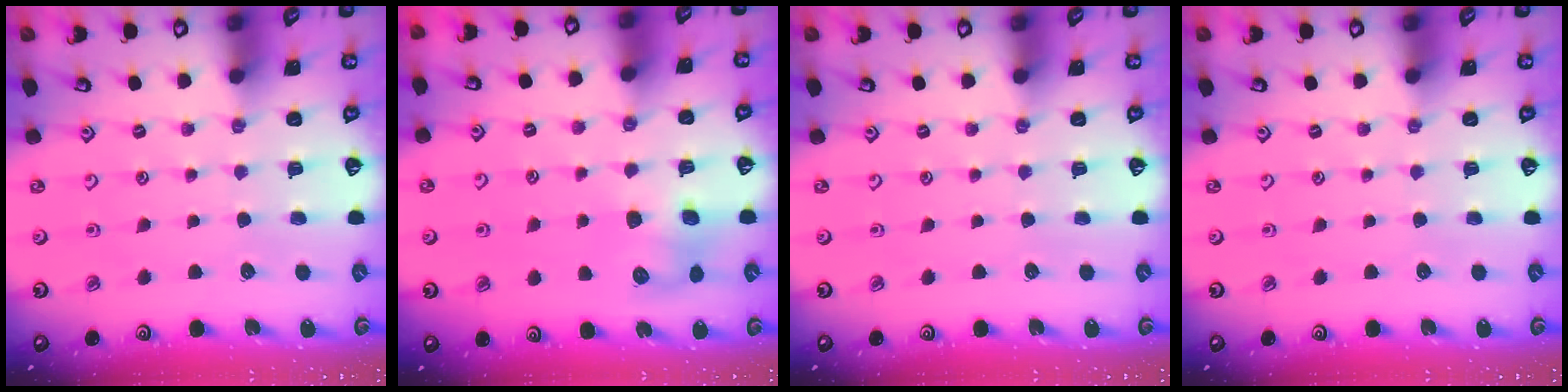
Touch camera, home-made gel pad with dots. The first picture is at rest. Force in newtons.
{"total": 7.8, "press": 7.8, "slide": 0.1}
{"total": 0.0}
{"total": 0.0}